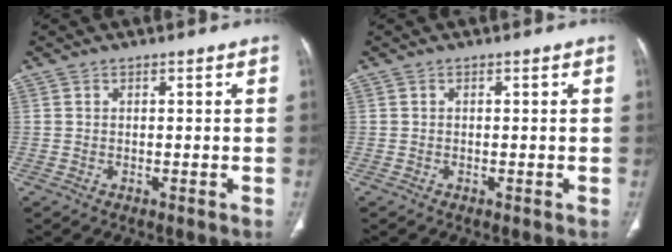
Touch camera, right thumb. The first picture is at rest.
{"total": 0.0}